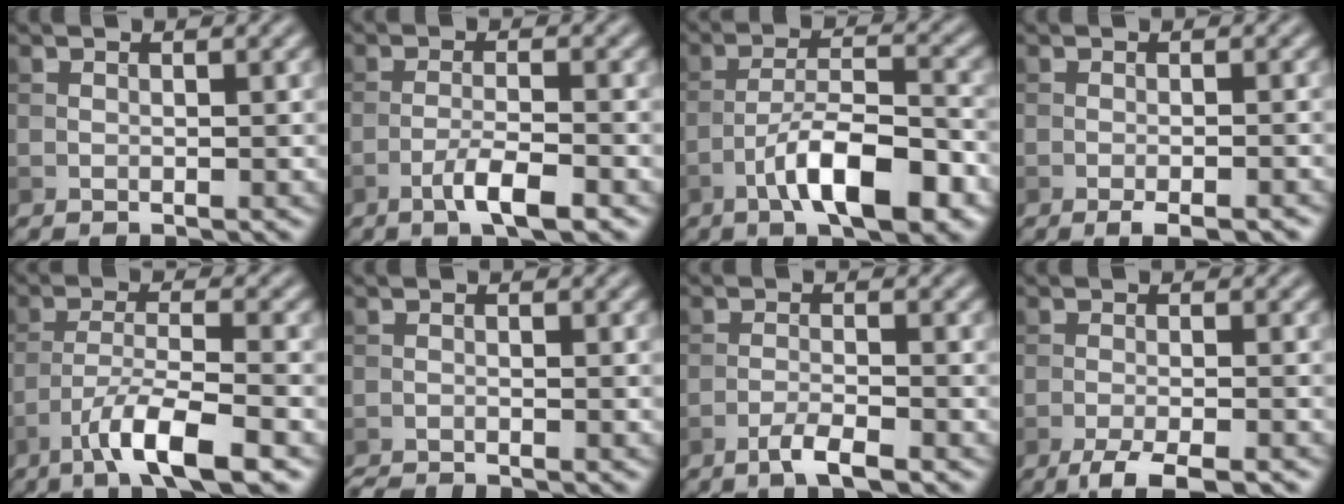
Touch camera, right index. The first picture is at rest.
{"total": 3.7, "force": [-2.2, 0.6, 2.9], "torque": [-0.056, 0.005, -0.045]}
{"total": 8.6, "force": [-4.4, 2.5, 6.9], "torque": [-0.113, 0.013, -0.074]}
{"total": 2.8, "force": [-1.8, 0.5, 2.1], "torque": [-0.032, 0.000, -0.027]}
{"total": 6.6, "force": [-4.1, 1.2, 5.0], "torque": [-0.085, 0.002, -0.076]}
{"total": 1.8, "force": [-1.7, 0.1, 0.6], "torque": [-0.011, -0.005, -0.035]}
{"total": 2.7, "force": [-1.8, 0.4, 2.0], "torque": [-0.038, 0.004, -0.039]}
{"total": 3.8, "force": [-2.7, 0.7, 2.6], "torque": [-0.045, -0.002, -0.052]}